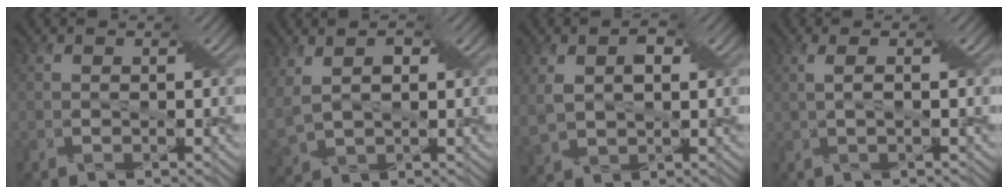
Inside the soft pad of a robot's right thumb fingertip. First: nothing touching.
{"total": 6.2, "force": [2.0, 3.9, 4.3], "torque": [-0.128, 0.008, 0.050]}
{"total": 5.0, "force": [1.5, 3.1, 3.6], "torque": [-0.094, 0.000, 0.035]}
{"total": 1.9, "force": [0.4, -0.5, 1.7], "torque": [-0.040, 0.009, 0.010]}